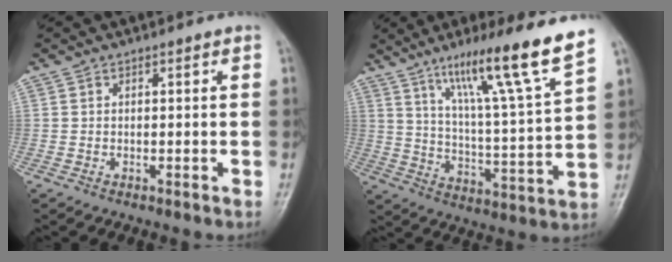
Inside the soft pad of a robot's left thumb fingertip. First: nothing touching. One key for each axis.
{"total": 17.5, "fx": 11.5, "fy": -0.1, "fz": 13.1, "tx": -0.197, "ty": -0.059, "tz": 0.185}